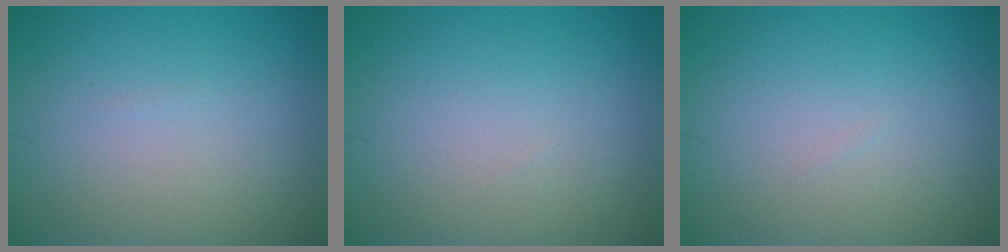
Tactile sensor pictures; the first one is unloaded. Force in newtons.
{"total": 0.0}
{"total": 0.0}